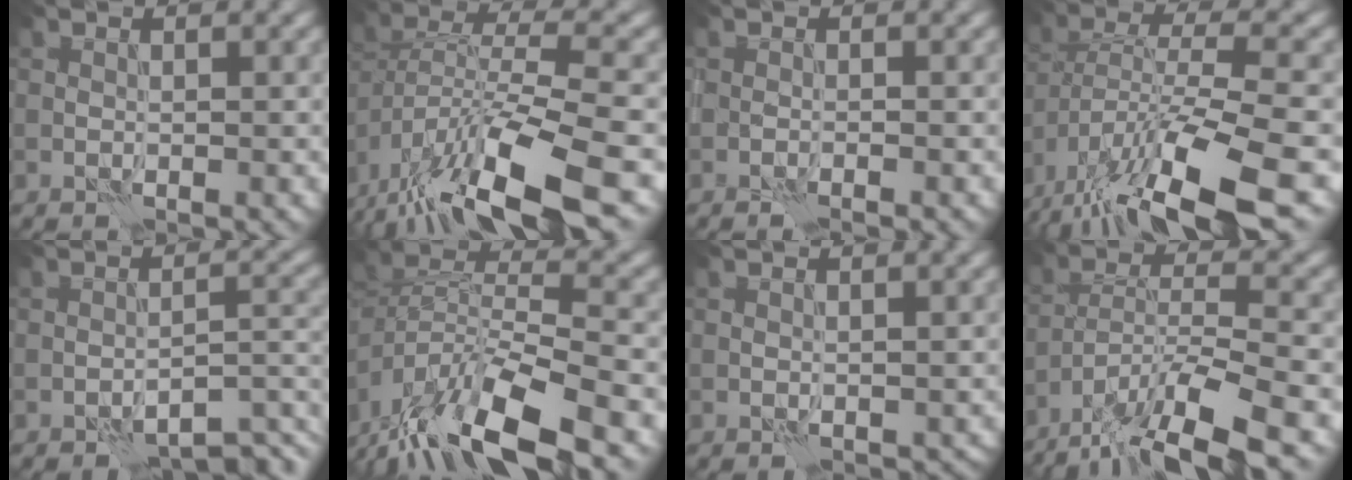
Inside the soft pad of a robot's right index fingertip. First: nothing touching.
{"total": 12.4, "force": [-7.8, 4.1, 8.7], "torque": [-0.160, -0.001, -0.136]}
{"total": 0.7, "force": [-0.6, 0.0, 0.4], "torque": [-0.005, -0.001, -0.012]}
{"total": 13.0, "force": [-8.2, 4.0, 9.3], "torque": [-0.173, 0.001, -0.133]}
{"total": 5.2, "force": [-4.3, 1.1, 2.8], "torque": [-0.029, 0.007, -0.057]}
{"total": 13.2, "force": [-9.5, 4.1, 8.2], "torque": [-0.162, 0.000, -0.170]}
{"total": 0.7, "force": [-0.1, 0.6, 0.3], "torque": [-0.003, 0.000, 0.000]}
{"total": 10.7, "force": [-8.2, 2.1, 6.6], "torque": [-0.114, 0.002, -0.145]}